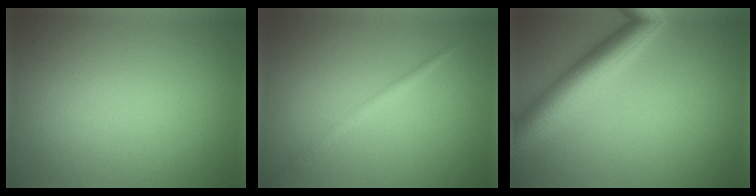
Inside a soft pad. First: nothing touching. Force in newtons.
{"total": 1.6, "press": 1.6, "slide": 0.1}
{"total": 6.1, "press": 6.1, "slide": 0.2}